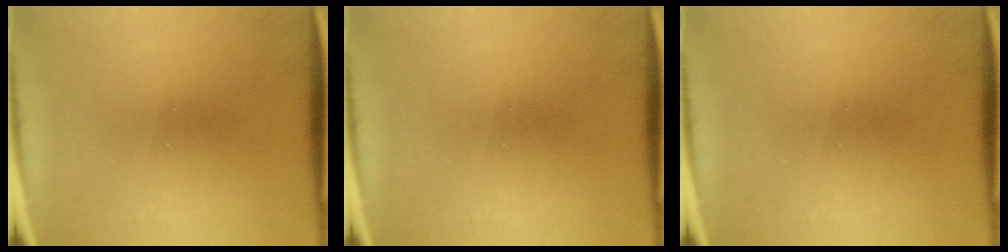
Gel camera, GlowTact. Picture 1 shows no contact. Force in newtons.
{"total": 0.0}
{"total": 0.0}